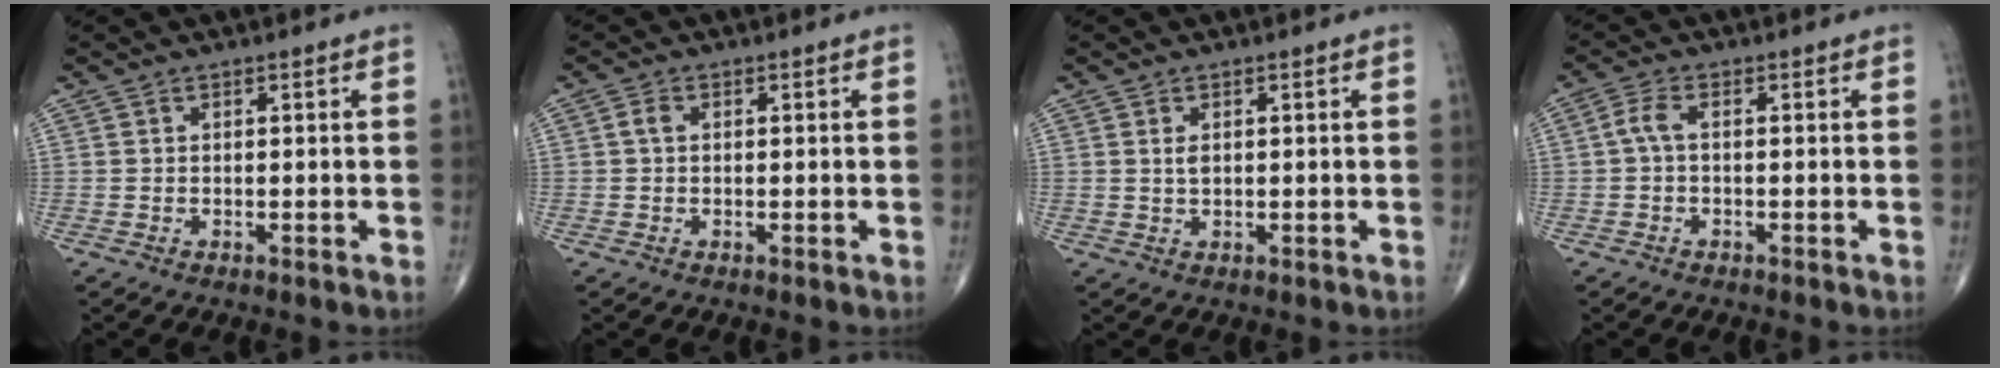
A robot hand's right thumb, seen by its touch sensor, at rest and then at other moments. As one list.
[{"total": 1.7, "force": [0.1, 1.2, 1.2], "torque": [-0.021, 0.005, -0.001]}, {"total": 1.6, "force": [0.4, 0.8, 1.2], "torque": [-0.021, -0.003, 0.009]}, {"total": 2.6, "force": [-0.2, 1.1, 2.4], "torque": [-0.054, 0.005, -0.010]}]